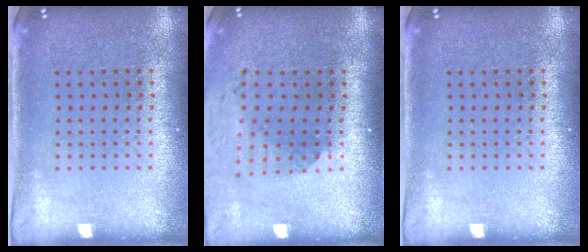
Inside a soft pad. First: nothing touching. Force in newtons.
{"total": 1.8, "press": 1.4, "slide": 1.1}
{"total": 0.0}